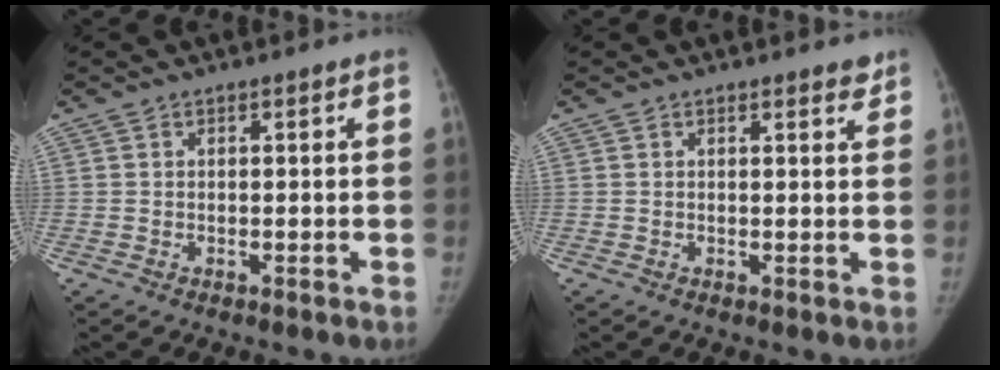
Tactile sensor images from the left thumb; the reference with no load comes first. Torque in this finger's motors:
{"motor_torque": [0.25, -0.08, 0.40, -0.35, 0.07]}